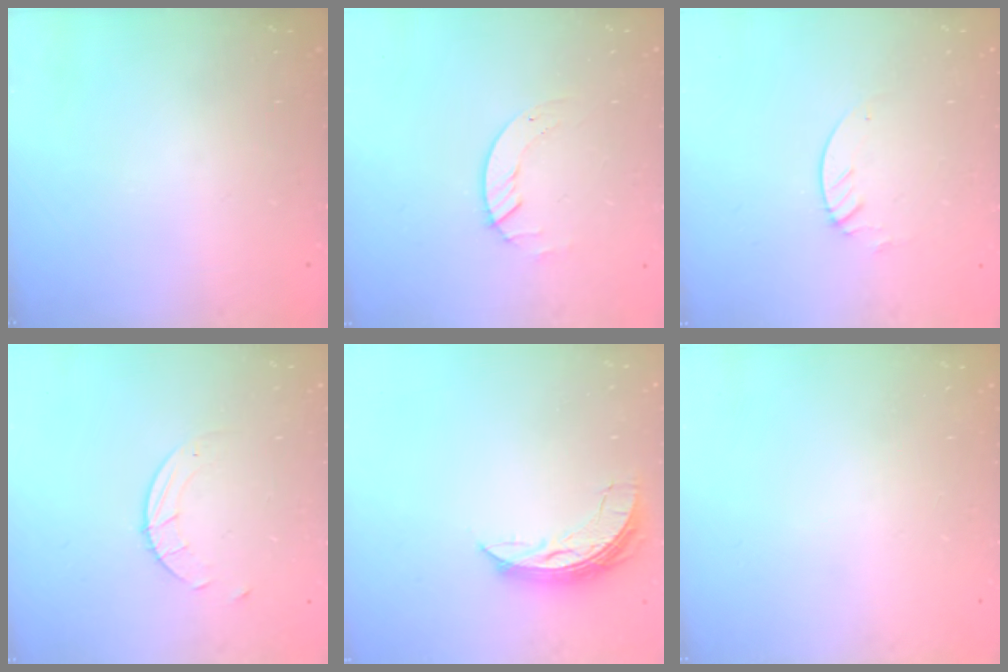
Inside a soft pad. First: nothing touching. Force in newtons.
{"total": 2.0, "press": 2.0, "slide": 0.2}
{"total": 2.3, "press": 2.3, "slide": 0.2}
{"total": 3.8, "press": 3.8, "slide": 0.3}
{"total": 7.6, "press": 7.5, "slide": 1.1}
{"total": 0.0}